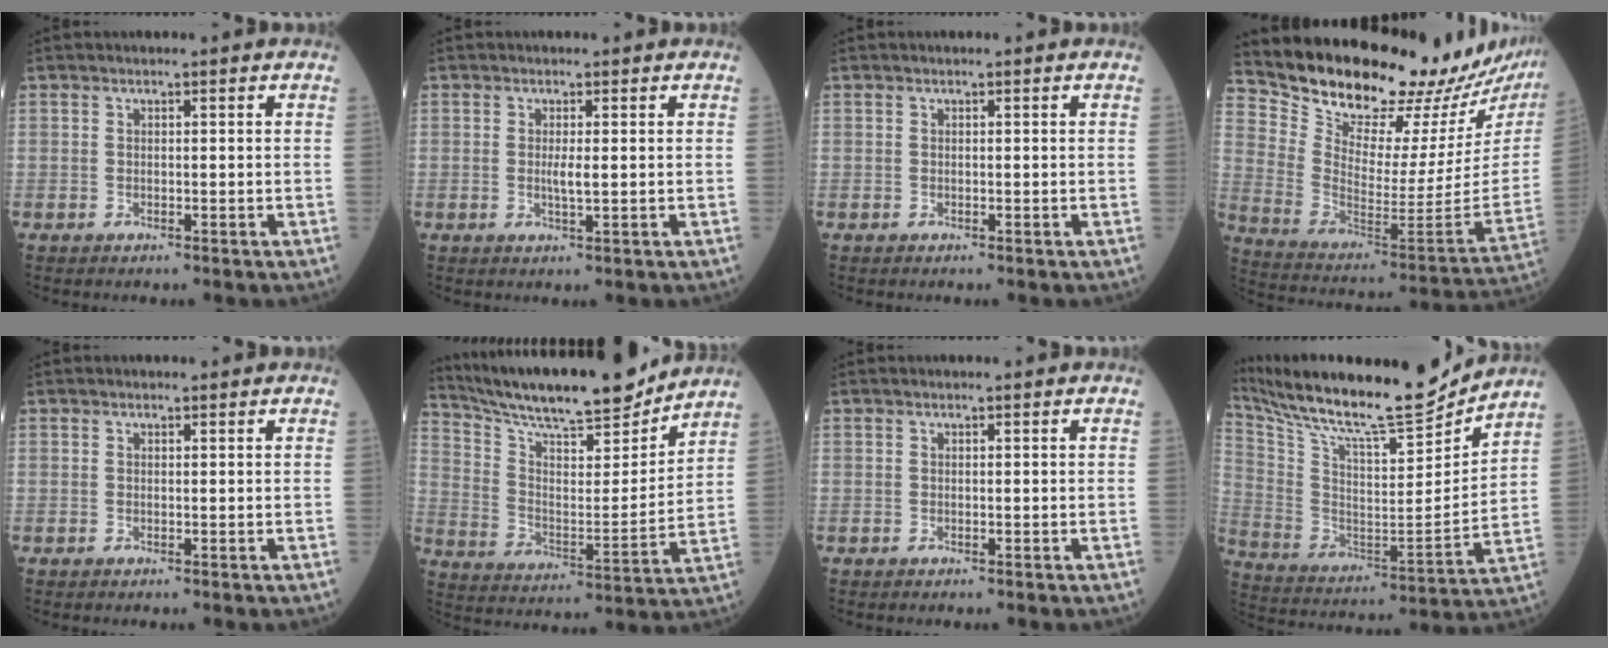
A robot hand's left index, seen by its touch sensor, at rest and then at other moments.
{"total": 1.8, "force": [0.1, 0.1, 1.8], "torque": [-0.038, -0.002, 0.002]}
{"total": 0.0}
{"total": 24.7, "force": [22.8, 4.4, 8.5], "torque": [-0.155, -0.100, 0.332]}
{"total": 0.0}
{"total": 19.4, "force": [17.7, 2.0, 7.7], "torque": [-0.148, -0.010, 0.284]}
{"total": 0.0}
{"total": 22.9, "force": [21.1, 2.0, 8.6], "torque": [-0.182, -0.044, 0.347]}